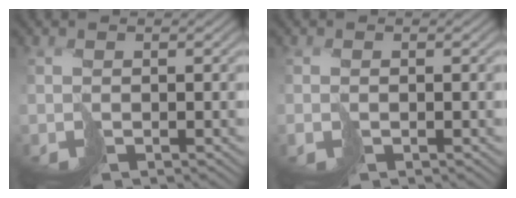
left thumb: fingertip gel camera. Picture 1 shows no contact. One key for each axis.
{"total": 0.7, "fx": -0.1, "fy": 0.3, "fz": 0.6, "tx": -0.013, "ty": -0.003, "tz": 0.000}